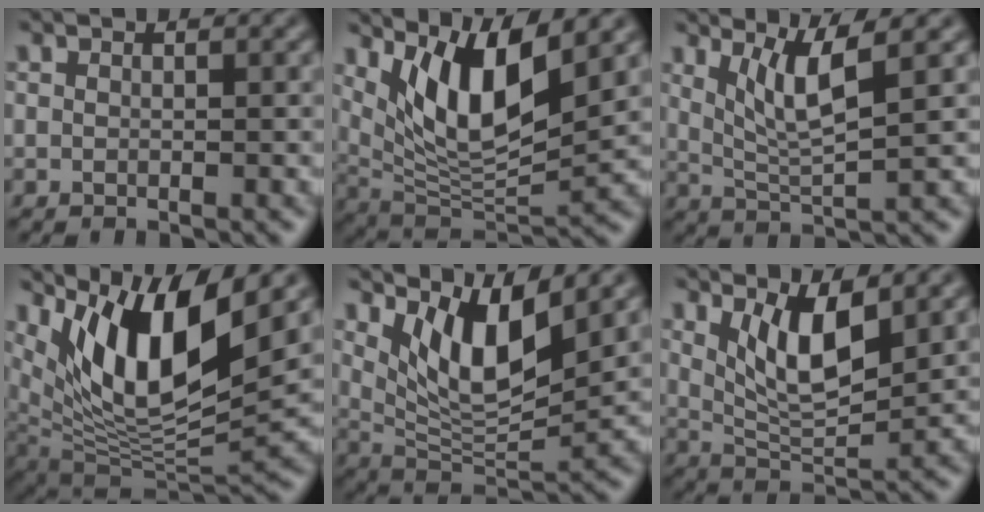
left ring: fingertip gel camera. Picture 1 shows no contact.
{"total": 8.4, "force": [3.9, 2.7, 6.9], "torque": [-0.124, -0.020, 0.078]}
{"total": 4.5, "force": [2.0, 0.8, 3.9], "torque": [-0.079, -0.008, 0.044]}
{"total": 11.3, "force": [5.8, 3.7, 9.0], "torque": [-0.158, -0.008, 0.114]}
{"total": 7.2, "force": [3.7, 2.4, 5.7], "torque": [-0.105, -0.019, 0.072]}
{"total": 5.7, "force": [2.3, 2.0, 4.8], "torque": [-0.095, -0.014, 0.048]}